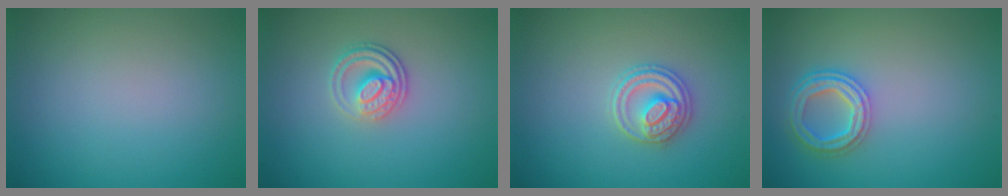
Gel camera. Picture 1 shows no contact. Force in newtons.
{"total": 2.8, "press": 2.5, "slide": 1.4}
{"total": 2.8, "press": 2.7, "slide": 0.6}
{"total": 4.0, "press": 3.2, "slide": 2.3}